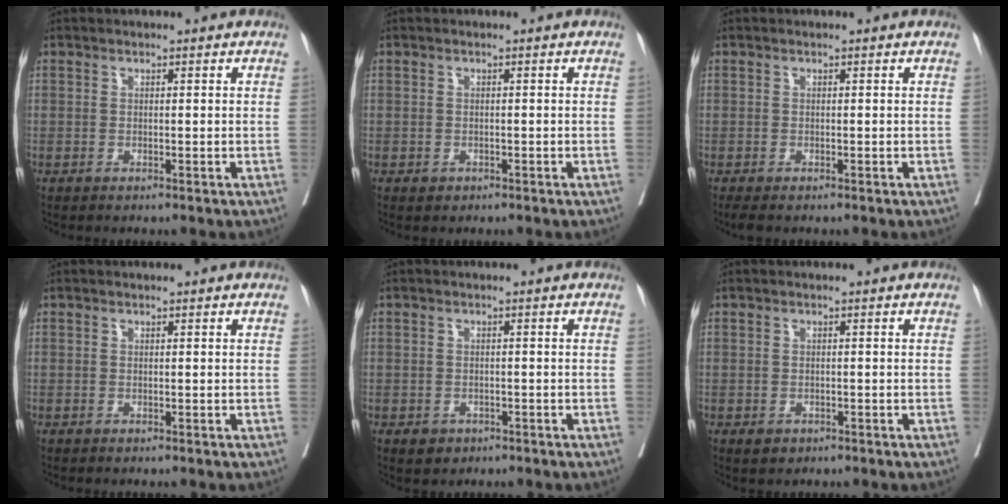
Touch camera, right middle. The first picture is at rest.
{"total": 0.9, "force": [-0.5, 0.7, 0.3], "torque": [-0.006, 0.002, -0.003]}
{"total": 1.4, "force": [-1.1, 0.5, 0.7], "torque": [-0.016, -0.007, -0.018]}
{"total": 0.0}
{"total": 2.1, "force": [-1.3, 1.6, 0.6], "torque": [-0.009, 0.003, -0.013]}
{"total": 1.6, "force": [-1.0, 1.1, 0.6], "torque": [-0.010, 0.002, -0.007]}